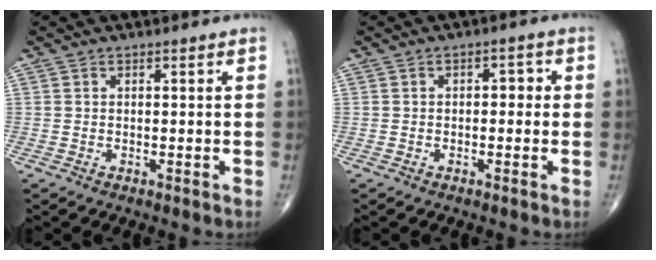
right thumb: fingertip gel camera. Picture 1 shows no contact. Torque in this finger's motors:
{"motor_torque": [-0.35, 0.14, 0.17, 0.26, -0.02]}